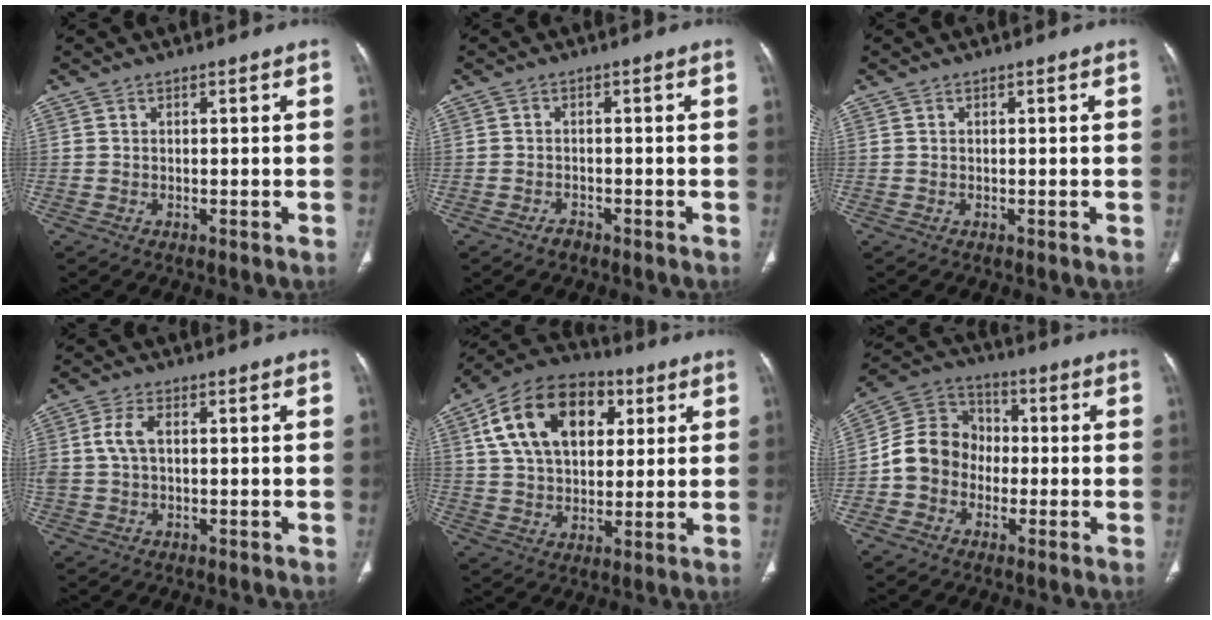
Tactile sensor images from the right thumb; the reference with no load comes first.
{"total": 1.6, "force": [-1.3, 0.8, 0.5], "torque": [-0.013, 0.006, -0.021]}
{"total": 0.0}
{"total": 4.8, "force": [0.6, 2.6, 4.0], "torque": [-0.099, 0.010, 0.010]}
{"total": 19.6, "force": [6.5, 12.7, 13.5], "torque": [-0.211, 0.003, 0.106]}
{"total": 10.5, "force": [-2.1, 9.1, 4.7], "torque": [-0.067, 0.038, -0.052]}